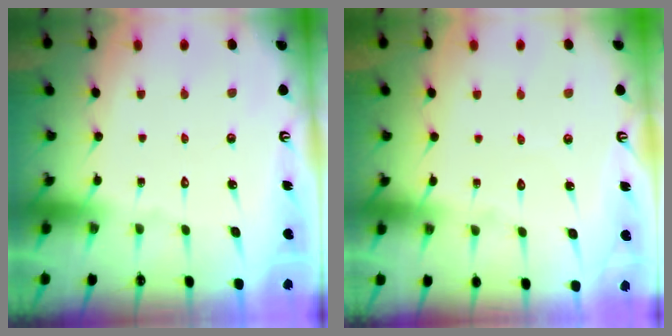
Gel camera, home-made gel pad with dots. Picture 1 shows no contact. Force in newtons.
{"total": 2.9, "press": 2.9, "slide": 0.3}